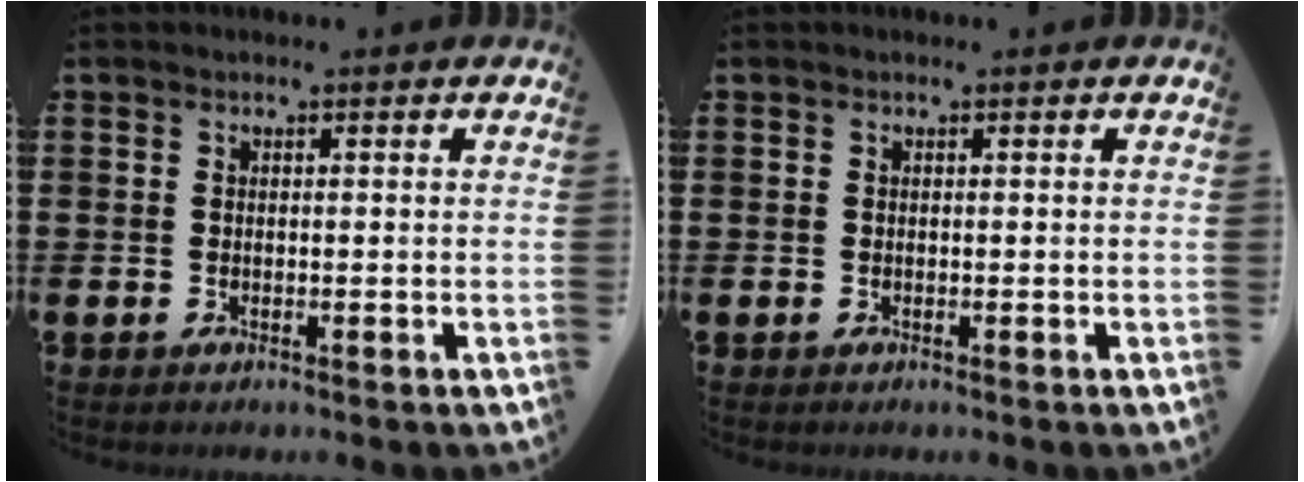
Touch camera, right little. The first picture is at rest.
{"total": 0.0}